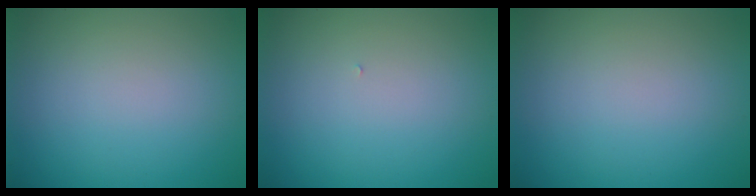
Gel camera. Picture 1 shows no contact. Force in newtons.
{"total": 0.0}
{"total": 0.0}